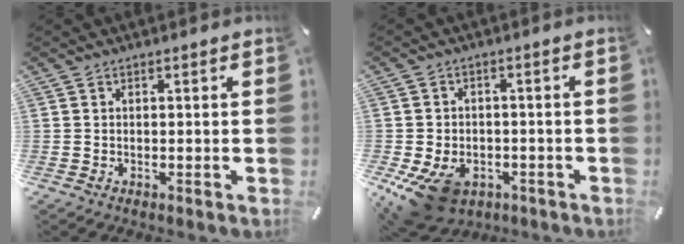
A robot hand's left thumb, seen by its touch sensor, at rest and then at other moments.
{"total": 10.4, "force": [-5.1, 7.2, 5.4], "torque": [-0.112, 0.027, -0.090]}